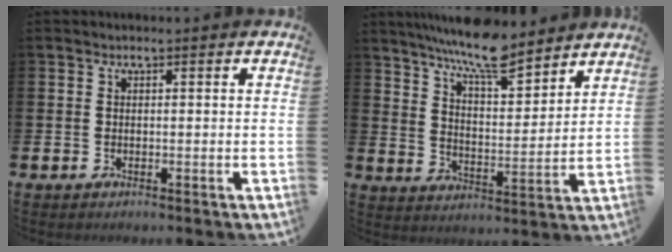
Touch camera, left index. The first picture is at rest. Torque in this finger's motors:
{"motor_torque": [0.36, -0.75, 1.05, 0.21]}